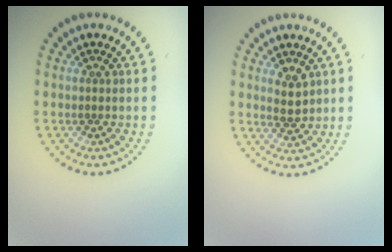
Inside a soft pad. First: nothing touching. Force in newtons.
{"total": 2.0, "press": 1.9, "slide": 0.7}